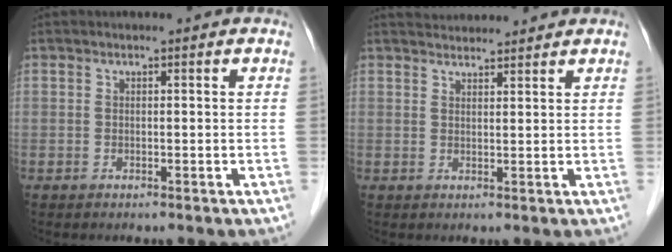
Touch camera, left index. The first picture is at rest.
{"total": 5.2, "force": [5.1, 0.4, 0.9], "torque": [-0.017, 0.030, 0.077]}